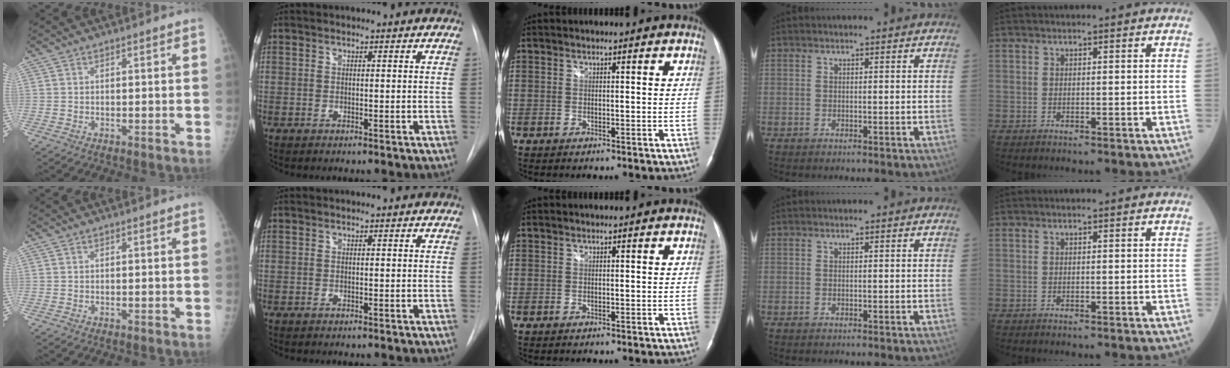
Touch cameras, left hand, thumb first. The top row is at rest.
{}